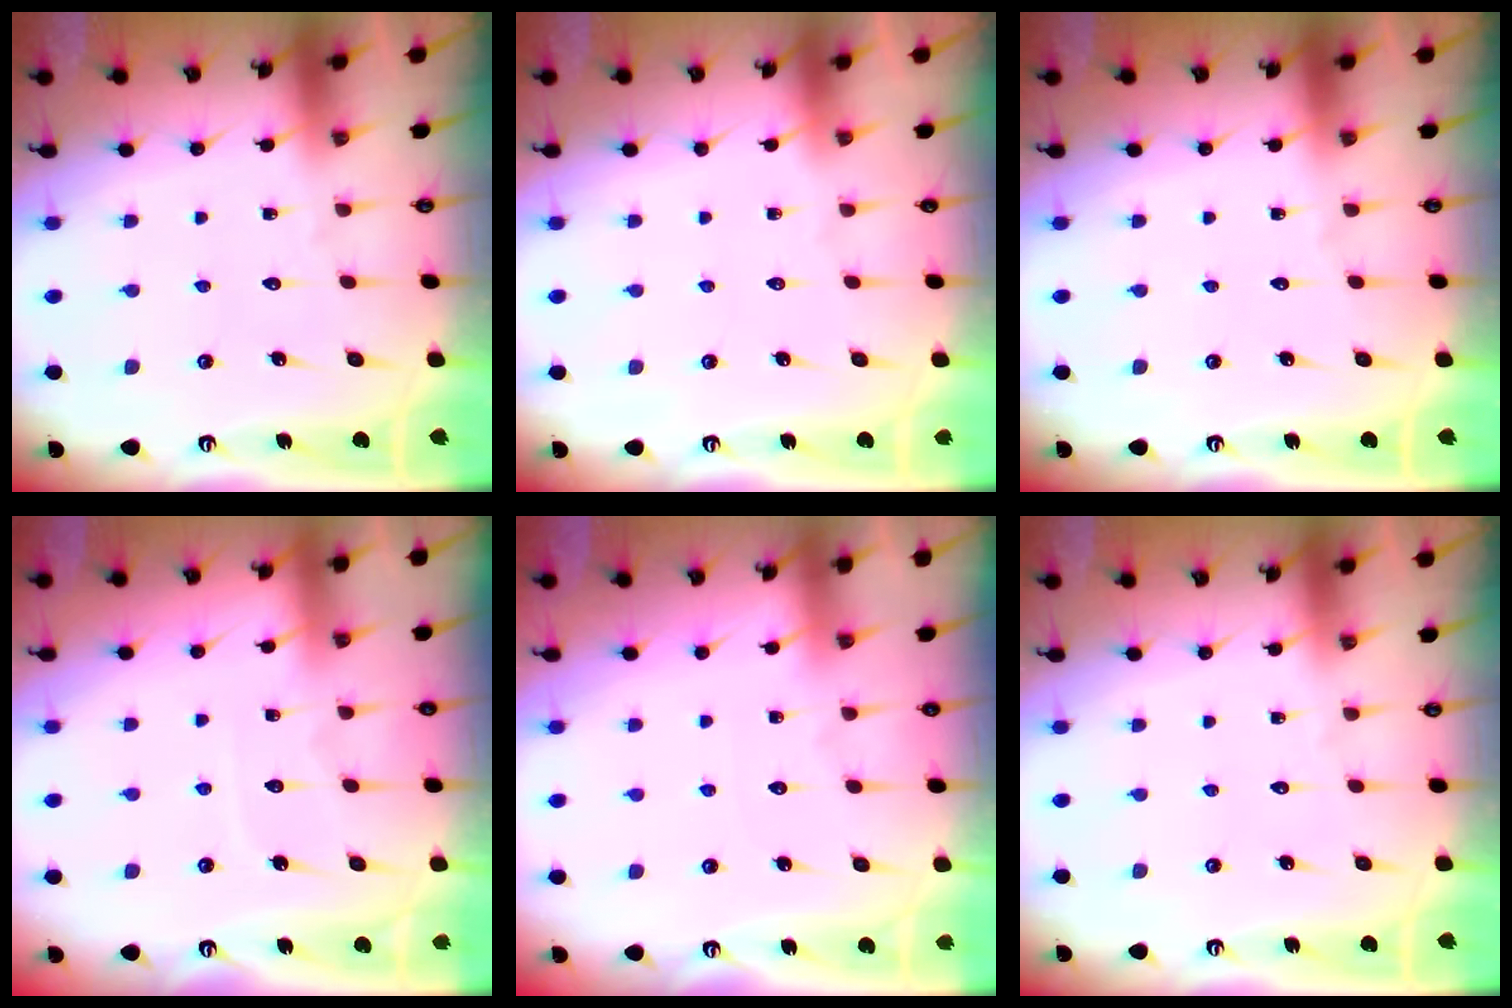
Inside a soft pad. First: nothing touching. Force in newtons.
{"total": 0.0}
{"total": 0.0}
{"total": 4.3, "press": 4.2, "slide": 0.5}
{"total": 2.8, "press": 2.8, "slide": 0.3}
{"total": 0.0}